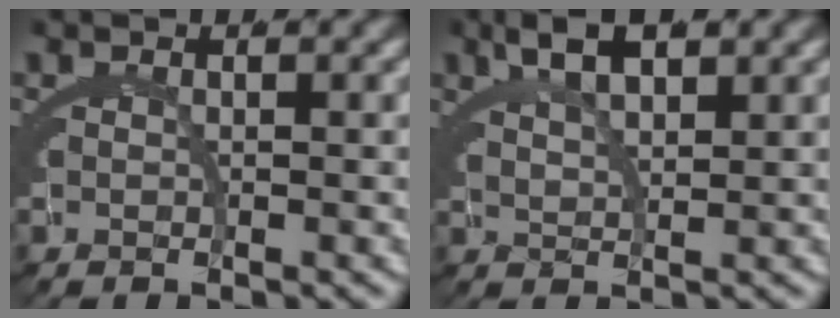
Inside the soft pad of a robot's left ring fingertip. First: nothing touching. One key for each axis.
{"total": 4.4, "fx": 3.3, "fy": 0.9, "fz": 2.8, "tx": -0.048, "ty": 0.005, "tz": 0.063}